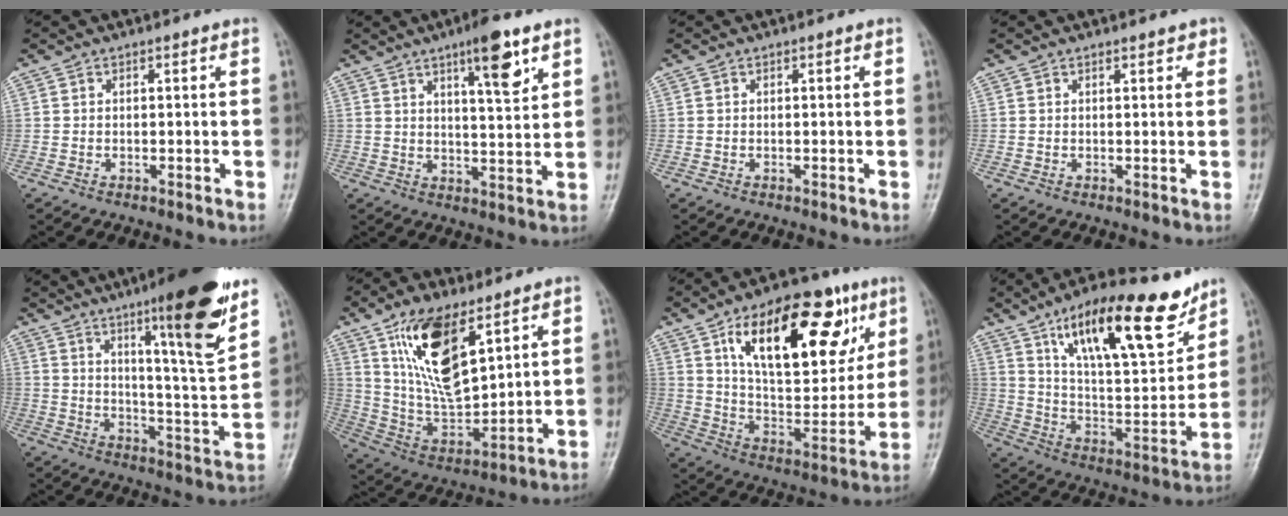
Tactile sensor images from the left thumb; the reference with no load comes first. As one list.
[{"total": 5.7, "force": [3.4, 1.9, 4.2], "torque": [-0.048, -0.020, 0.049]}, {"total": 0.0}, {"total": 1.4, "force": [1.0, 0.7, 0.8], "torque": [-0.002, -0.003, 0.010]}, {"total": 18.7, "force": [11.2, 2.3, 14.8], "torque": [-0.196, -0.066, 0.173]}, {"total": 17.2, "force": [8.6, 7.6, 12.8], "torque": [-0.210, -0.042, 0.173]}, {"total": 26.3, "force": [12.1, 12.6, 19.6], "torque": [-0.251, -0.025, 0.200]}, {"total": 22.5, "force": [13.9, 7.8, 16.0], "torque": [-0.218, -0.061, 0.238]}]